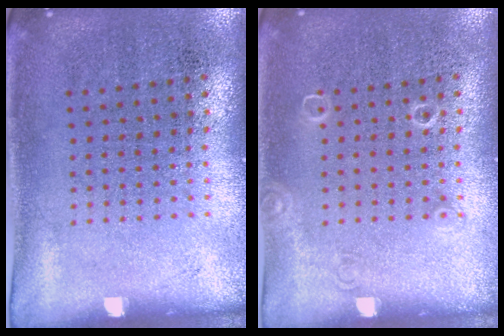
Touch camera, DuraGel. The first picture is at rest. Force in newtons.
{"total": 0.9, "press": 0.9, "slide": 0.1}